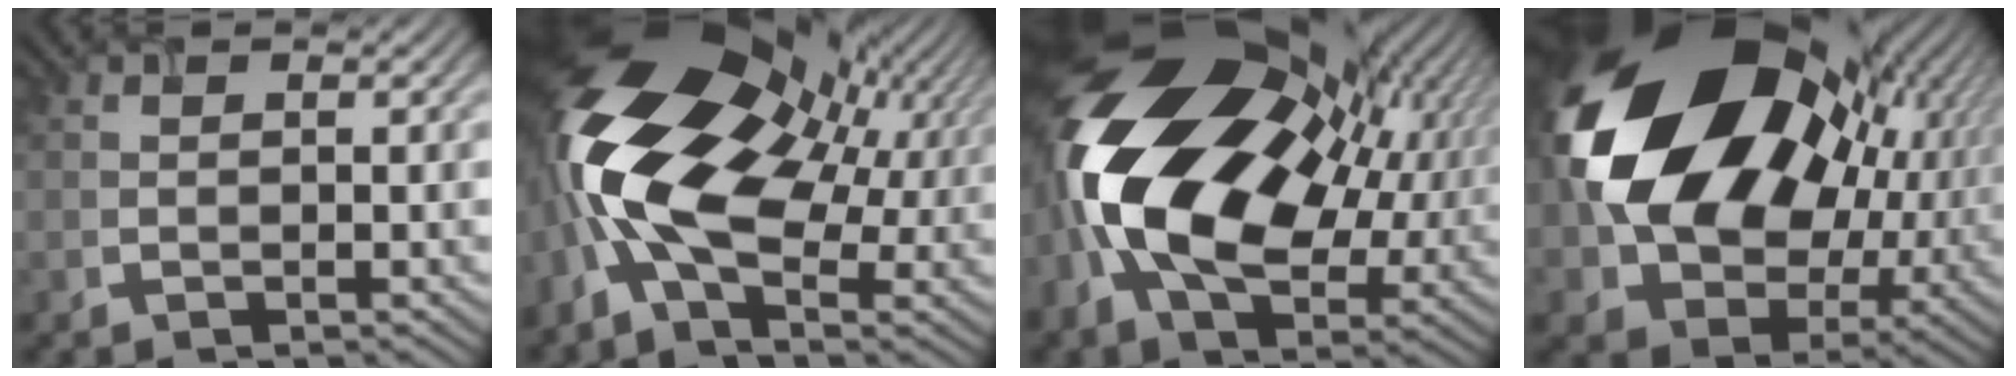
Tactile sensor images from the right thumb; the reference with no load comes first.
{"total": 17.8, "force": [1.2, 9.7, 14.8], "torque": [-0.318, -0.023, 0.024]}
{"total": 20.4, "force": [1.9, 13.4, 15.3], "torque": [-0.336, -0.030, 0.052]}
{"total": 22.1, "force": [4.8, 16.2, 14.2], "torque": [-0.304, -0.028, 0.111]}